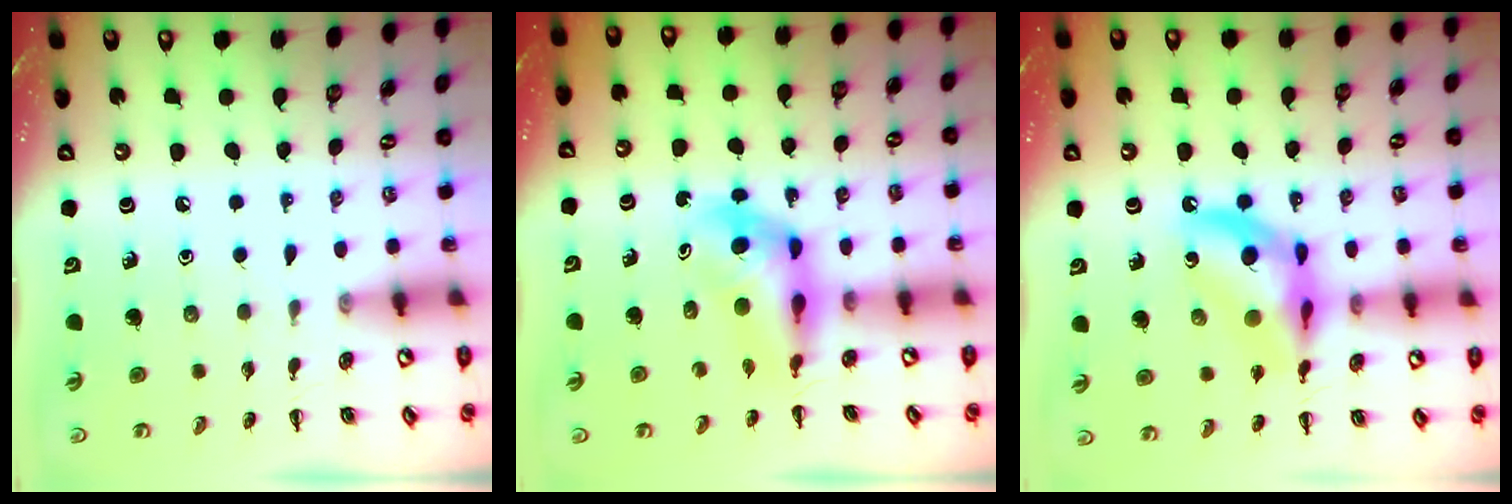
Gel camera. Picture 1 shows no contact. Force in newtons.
{"total": 4.8, "press": 4.7, "slide": 0.6}
{"total": 14.1, "press": 13.7, "slide": 3.5}